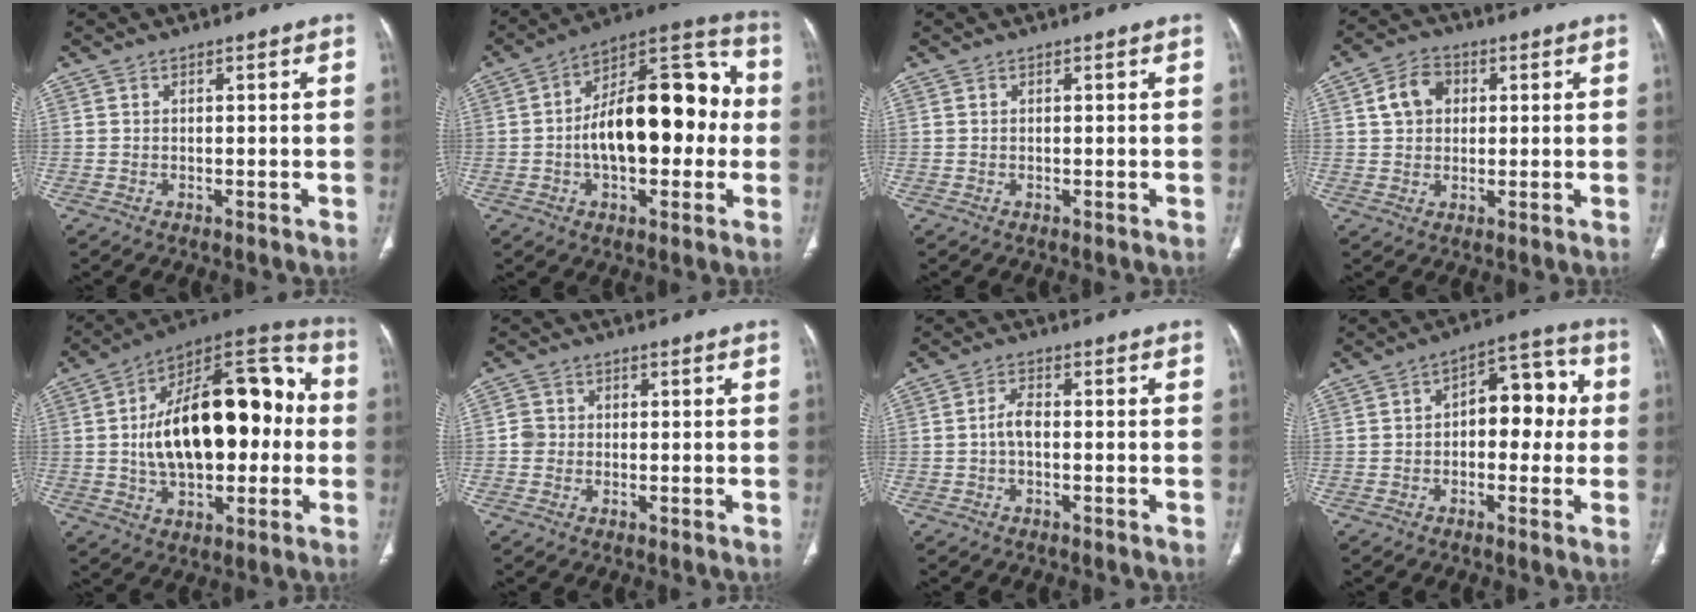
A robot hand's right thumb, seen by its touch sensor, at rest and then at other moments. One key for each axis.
{"total": 22.2, "fx": -0.7, "fy": 11.7, "fz": 18.9, "tx": -0.263, "ty": 0.046, "tz": -0.014}
{"total": 0.0}
{"total": 6.5, "fx": 1.6, "fy": 5.1, "fz": 3.7, "tx": -0.053, "ty": 0.007, "tz": 0.024}
{"total": 27.1, "fx": 0.6, "fy": 14.5, "fz": 23.0, "tx": -0.339, "ty": 0.036, "tz": 0.009}
{"total": 2.6, "fx": -0.3, "fy": 2.5, "fz": 0.7, "tx": 0.001, "ty": 0.010, "tz": -0.010}
{"total": 2.9, "fx": -0.5, "fy": 1.4, "fz": 2.5, "tx": -0.050, "ty": 0.009, "tz": -0.014}
{"total": 11.0, "fx": 0.5, "fy": 6.6, "fz": 8.8, "tx": -0.078, "ty": 0.036, "tz": -0.004}